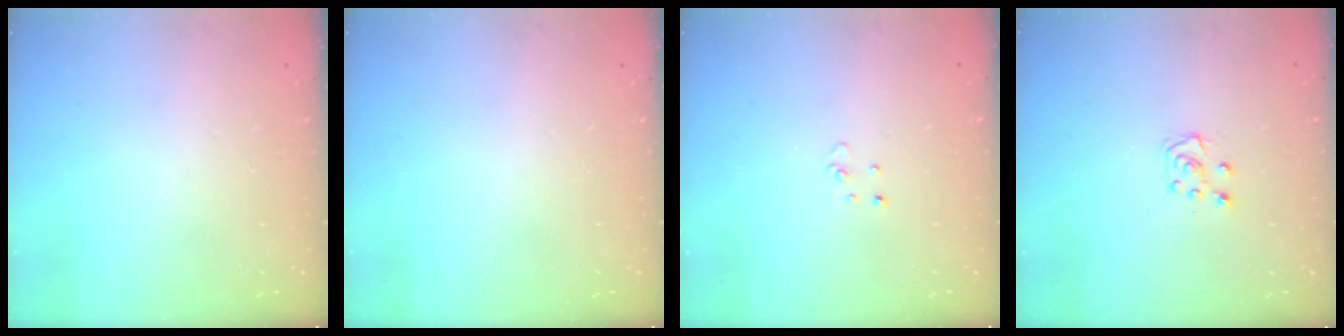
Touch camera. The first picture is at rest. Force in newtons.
{"total": 0.0}
{"total": 2.9, "press": 2.9, "slide": 0.2}
{"total": 5.8, "press": 5.8, "slide": 0.8}